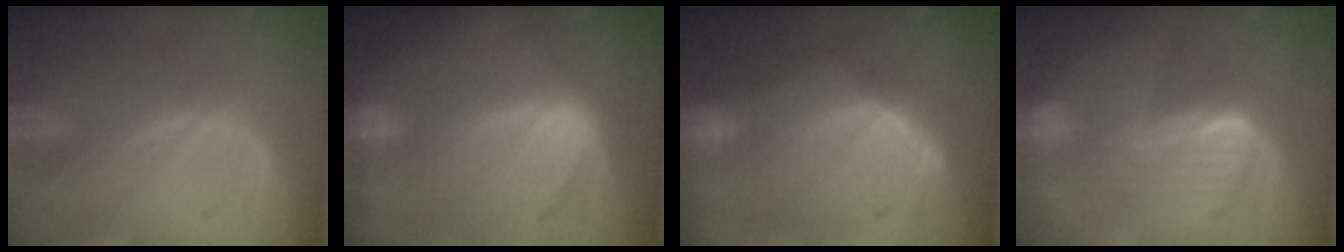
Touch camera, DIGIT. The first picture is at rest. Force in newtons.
{"total": 10.3, "press": 8.7, "slide": 5.6}
{"total": 10.2, "press": 9.0, "slide": 4.9}
{"total": 6.4, "press": 6.3, "slide": 1.3}